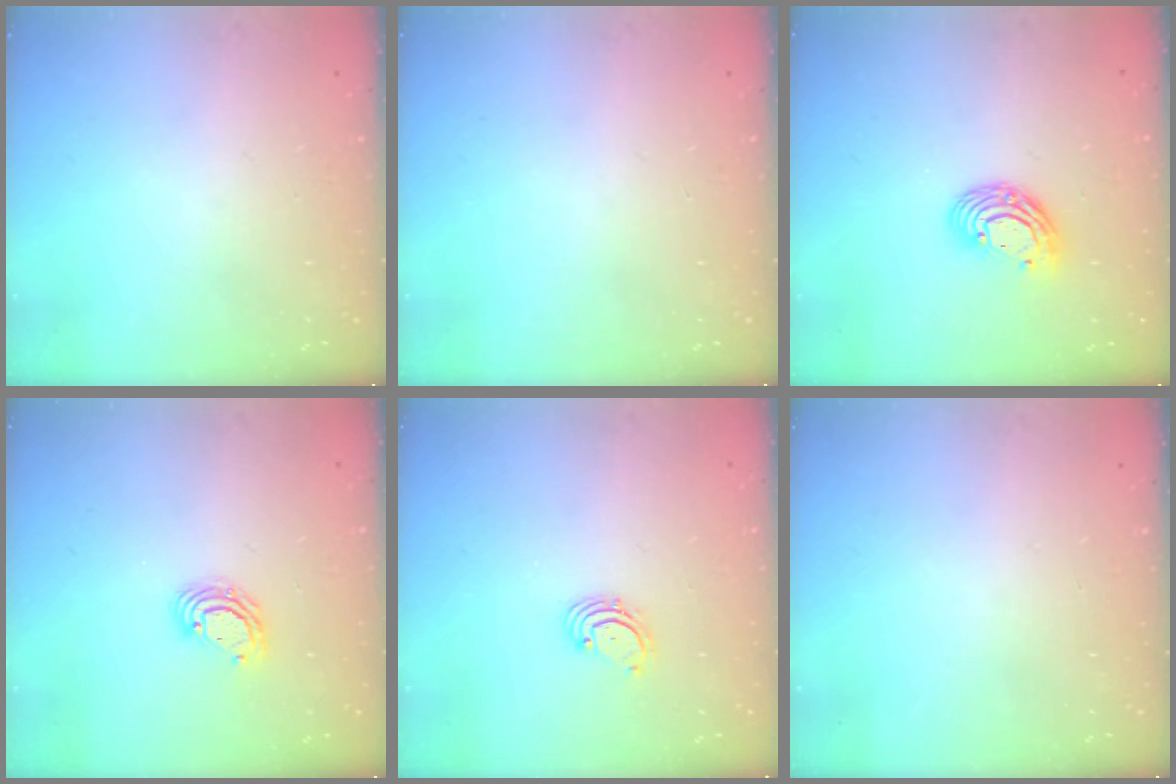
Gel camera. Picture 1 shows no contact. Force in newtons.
{"total": 0.0}
{"total": 9.5, "press": 9.5, "slide": 0.6}
{"total": 6.3, "press": 6.3, "slide": 0.6}
{"total": 1.9, "press": 1.8, "slide": 0.2}
{"total": 0.0}